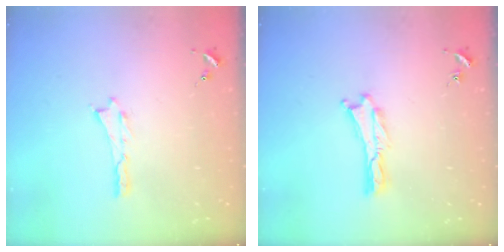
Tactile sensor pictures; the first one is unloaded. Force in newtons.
{"total": 0.0}